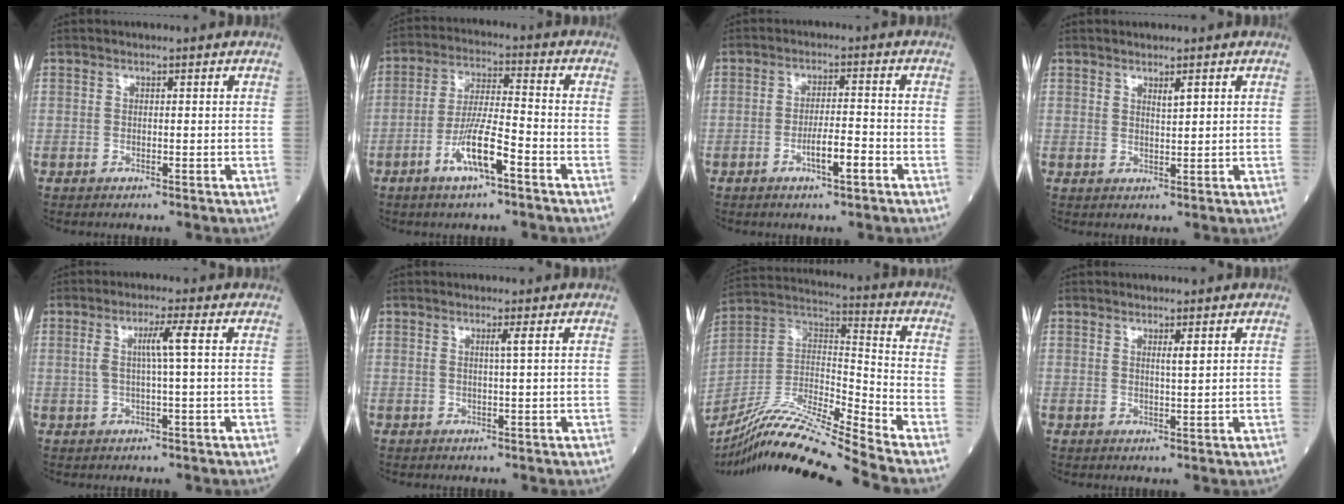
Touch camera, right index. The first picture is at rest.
{"total": 8.6, "force": [-4.2, 1.1, 7.5], "torque": [-0.147, -0.001, -0.078]}
{"total": 4.7, "force": [-2.1, 0.5, 4.1], "torque": [-0.071, -0.001, -0.039]}
{"total": 1.7, "force": [1.1, 0.2, 1.3], "torque": [-0.027, -0.002, 0.020]}
{"total": 4.1, "force": [0.7, -0.6, 4.0], "torque": [-0.080, 0.004, 0.013]}
{"total": 1.3, "force": [0.4, -0.5, 1.1], "torque": [-0.025, -0.002, 0.007]}
{"total": 20.0, "force": [-17.7, -2.4, 9.1], "torque": [-0.187, -0.003, -0.325]}
{"total": 1.7, "force": [0.8, 0.0, 1.5], "torque": [-0.027, -0.003, 0.013]}